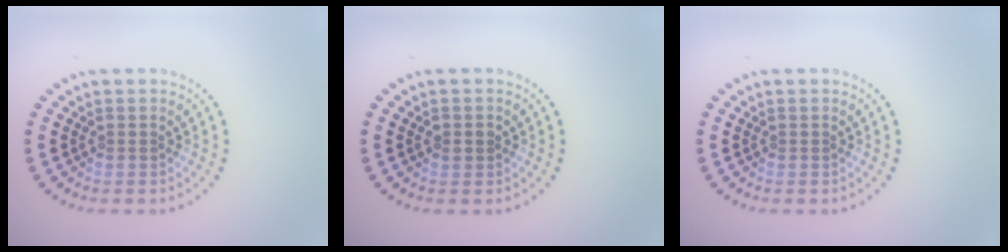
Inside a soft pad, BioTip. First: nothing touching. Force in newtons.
{"total": 1.1, "press": 1.1, "slide": 0.3}
{"total": 0.0}